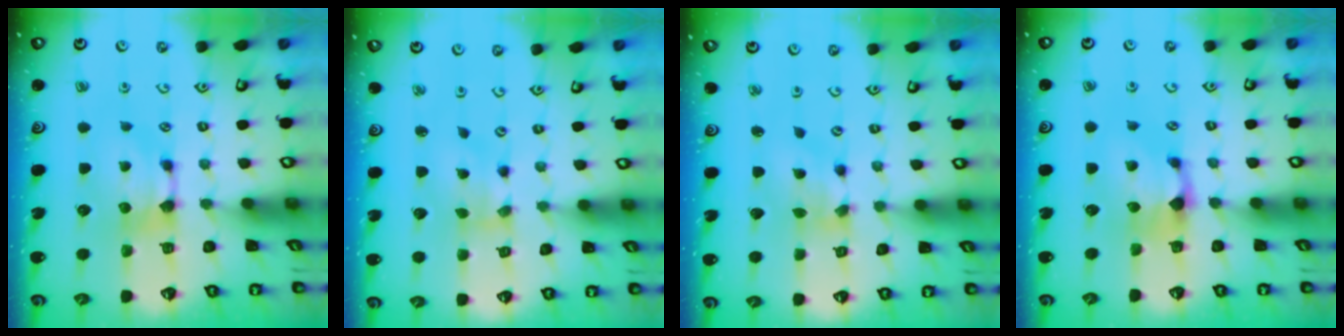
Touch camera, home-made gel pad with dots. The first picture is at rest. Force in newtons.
{"total": 1.5, "press": 1.0, "slide": 1.1}
{"total": 2.2, "press": 1.7, "slide": 1.4}
{"total": 1.0, "press": 0.2, "slide": 0.9}